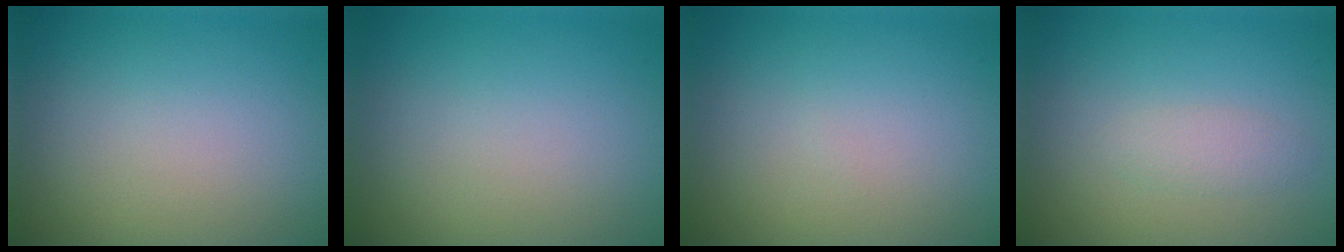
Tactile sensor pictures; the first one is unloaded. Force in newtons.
{"total": 0.0}
{"total": 0.0}
{"total": 1.3, "press": 1.3, "slide": 0.0}